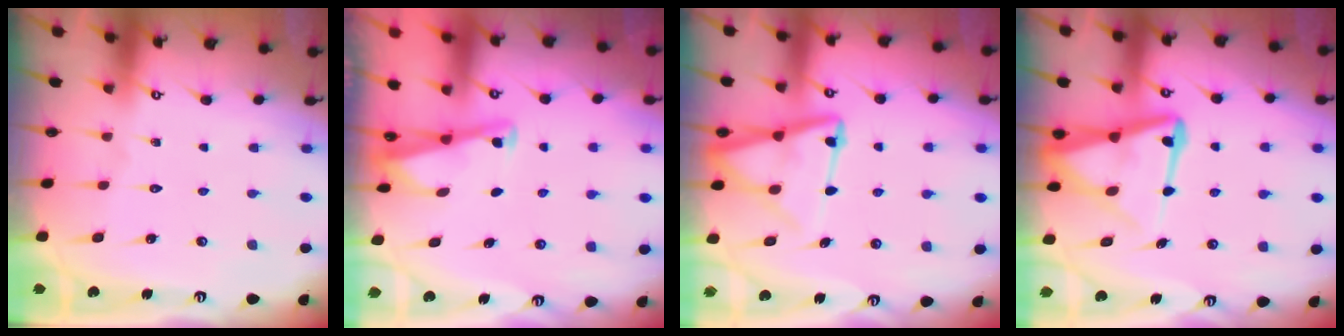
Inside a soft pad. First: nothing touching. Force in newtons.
{"total": 3.0, "press": 3.0, "slide": 0.3}
{"total": 11.8, "press": 11.7, "slide": 1.2}
{"total": 13.3, "press": 13.3, "slide": 1.3}